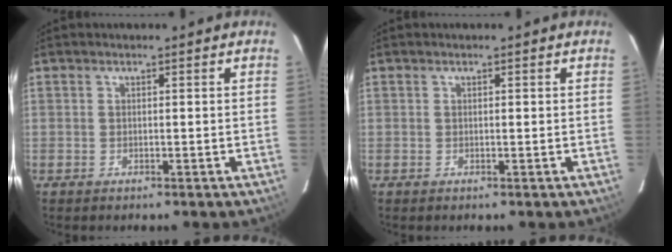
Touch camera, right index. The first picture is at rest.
{"total": 0.0}